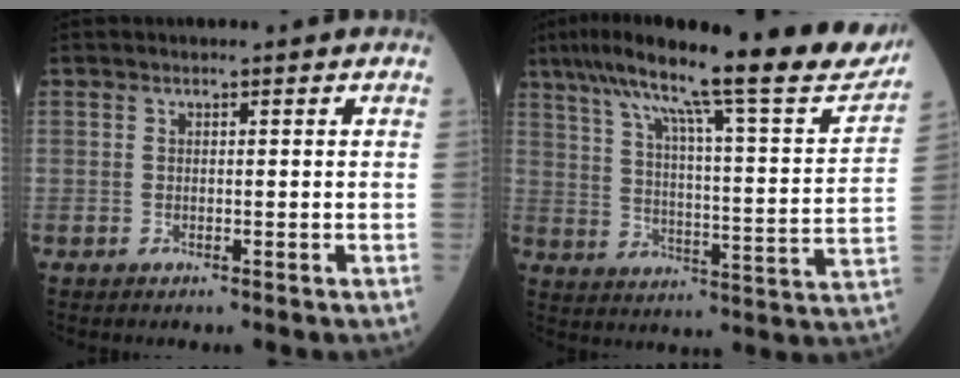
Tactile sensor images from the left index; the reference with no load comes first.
{"total": 24.8, "force": [20.2, 1.7, 14.4], "torque": [-0.237, -0.017, 0.277]}